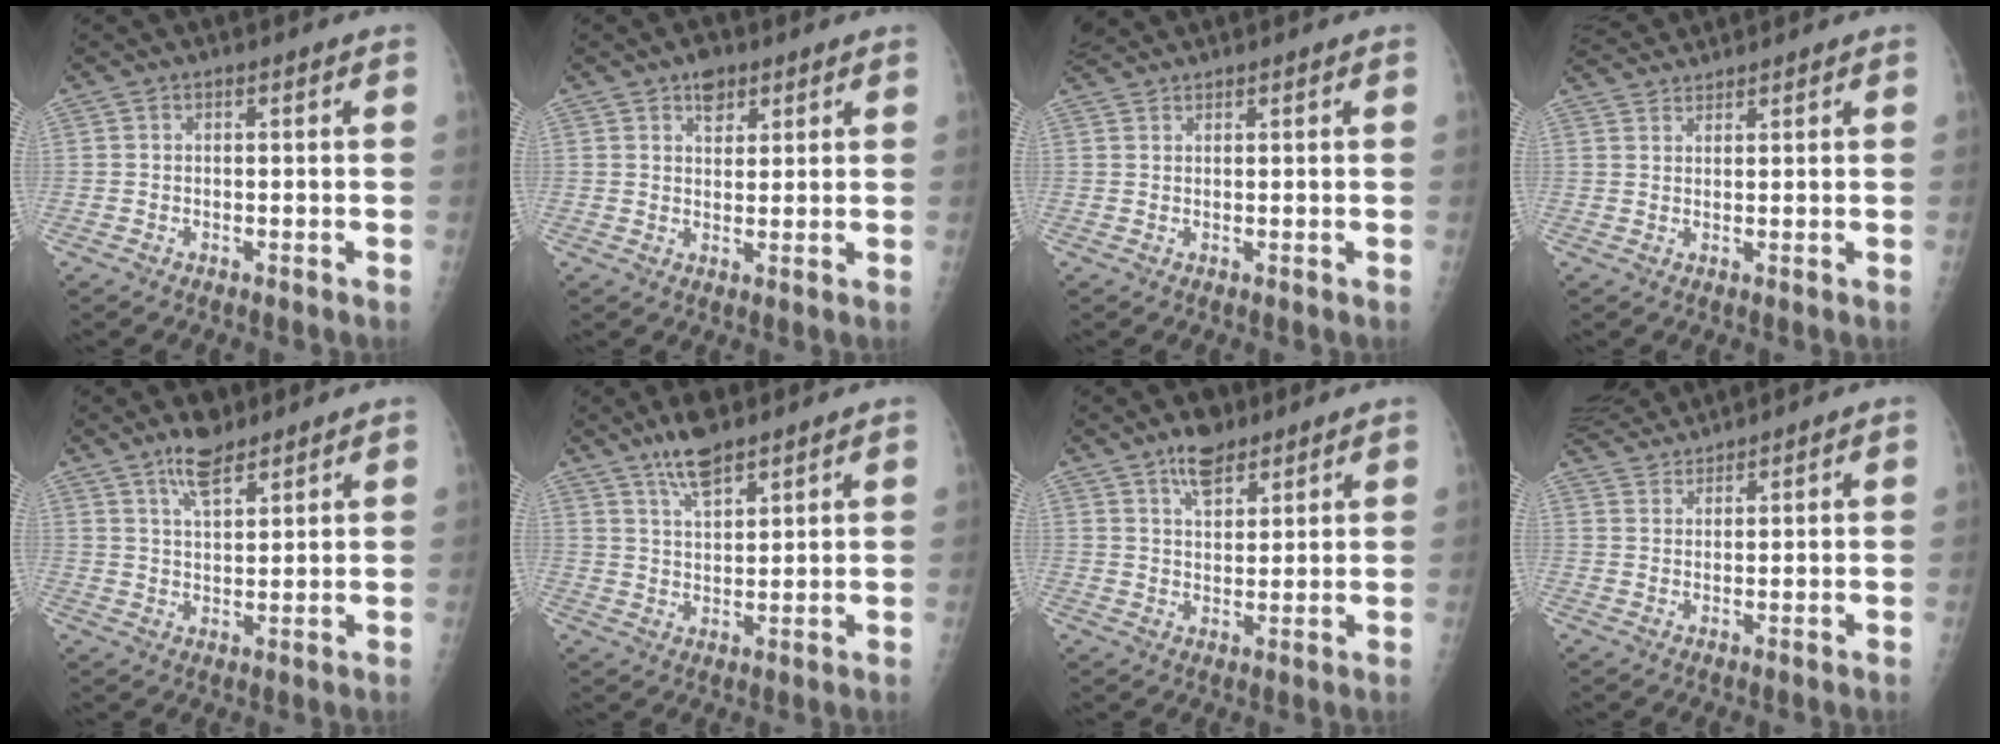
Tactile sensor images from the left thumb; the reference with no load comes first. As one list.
[{"total": 4.1, "force": [2.6, 2.6, 1.9], "torque": [-0.008, -0.013, 0.038]}, {"total": 2.5, "force": [2.5, 0.3, 0.3], "torque": [-0.011, 0.015, 0.053]}, {"total": 4.6, "force": [4.6, 0.7, 0.3], "torque": [-0.001, 0.012, 0.086]}, {"total": 6.4, "force": [4.7, 2.4, 3.6], "torque": [-0.049, -0.028, 0.085]}, {"total": 7.3, "force": [5.4, 2.3, 4.3], "torque": [-0.065, -0.029, 0.100]}, {"total": 6.7, "force": [4.7, 3.3, 3.5], "torque": [-0.037, -0.026, 0.079]}, {"total": 5.3, "force": [5.3, 0.2, 0.3], "torque": [-0.005, 0.007, 0.104]}]